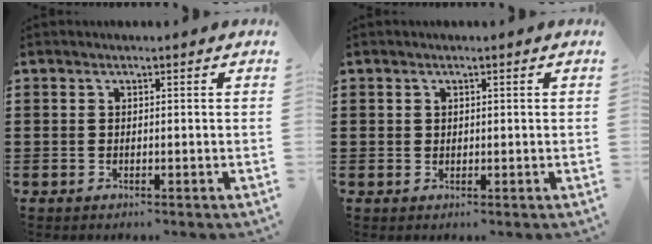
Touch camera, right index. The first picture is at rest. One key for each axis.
{"total": 0.8, "fx": 0.4, "fy": 0.7, "fz": 0.2, "tx": -0.005, "ty": 0.002, "tz": 0.009}